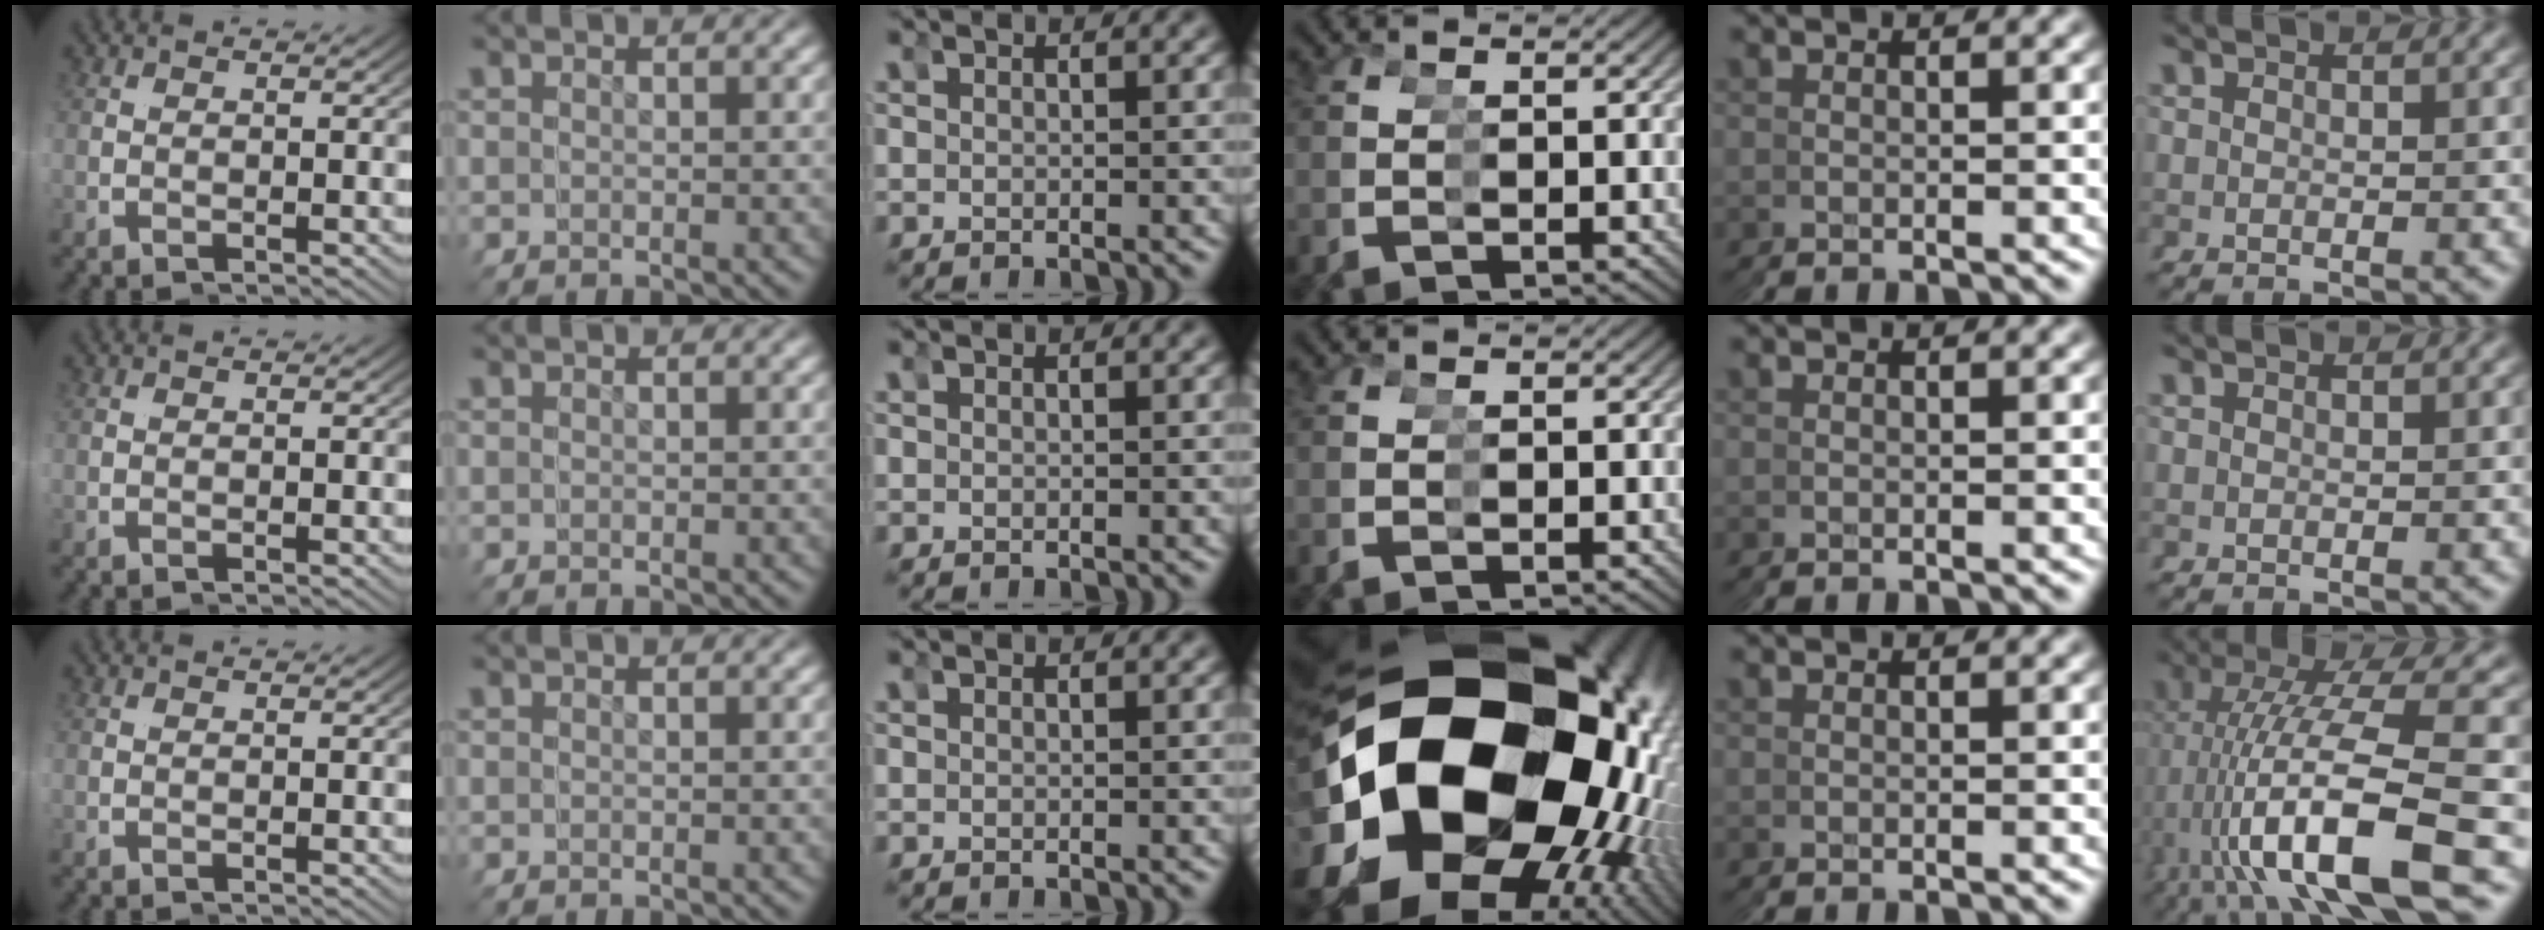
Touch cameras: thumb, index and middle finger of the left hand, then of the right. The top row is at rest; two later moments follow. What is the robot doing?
{"motion": "grasp_and_lifting", "object": "tape"}